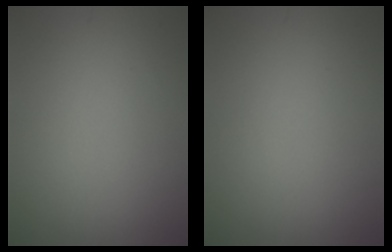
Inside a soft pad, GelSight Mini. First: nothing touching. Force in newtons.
{"total": 0.0}